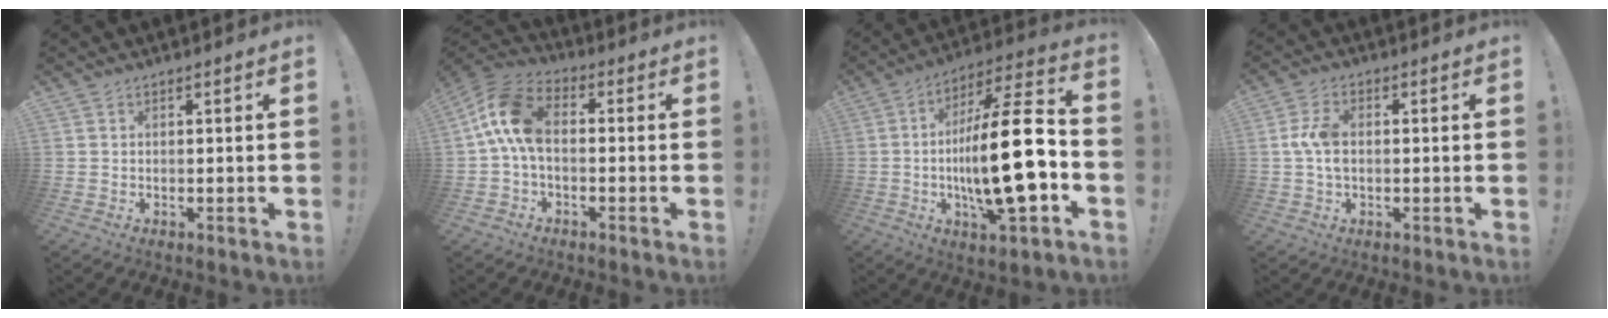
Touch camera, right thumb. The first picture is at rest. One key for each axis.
{"total": 12.4, "fx": 0.7, "fy": 7.4, "fz": 10.0, "tx": -0.193, "ty": 0.013, "tz": 0.017}
{"total": 23.5, "fx": -4.0, "fy": 6.3, "fz": 22.3, "tx": -0.389, "ty": 0.012, "tz": -0.073}
{"total": 6.7, "fx": 0.0, "fy": 4.3, "fz": 5.2, "tx": -0.107, "ty": 0.007, "tz": -0.001}